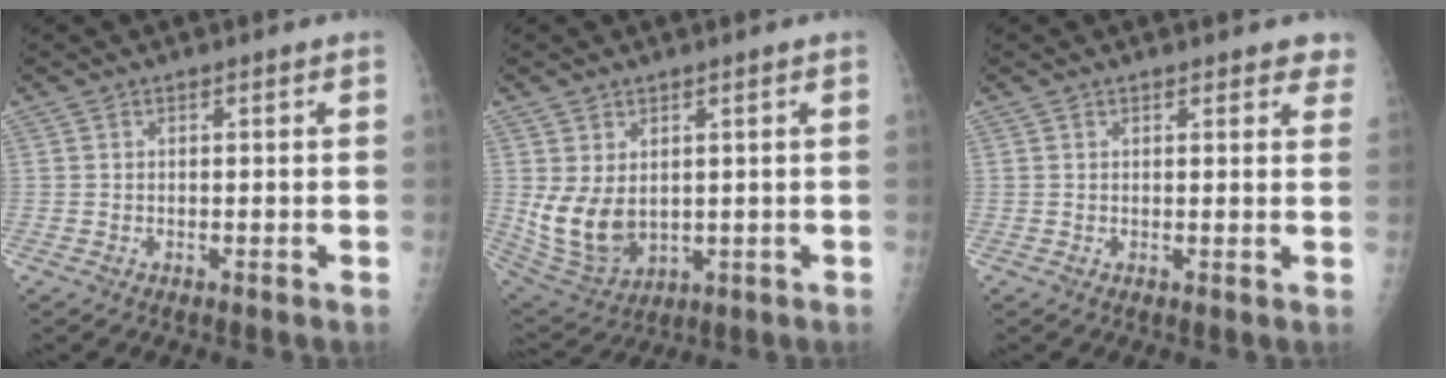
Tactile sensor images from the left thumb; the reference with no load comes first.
{"total": 9.2, "force": [1.1, 6.4, 6.5], "torque": [-0.112, -0.017, 0.047]}
{"total": 3.7, "force": [3.1, 1.4, 1.5], "torque": [0.017, -0.009, 0.026]}